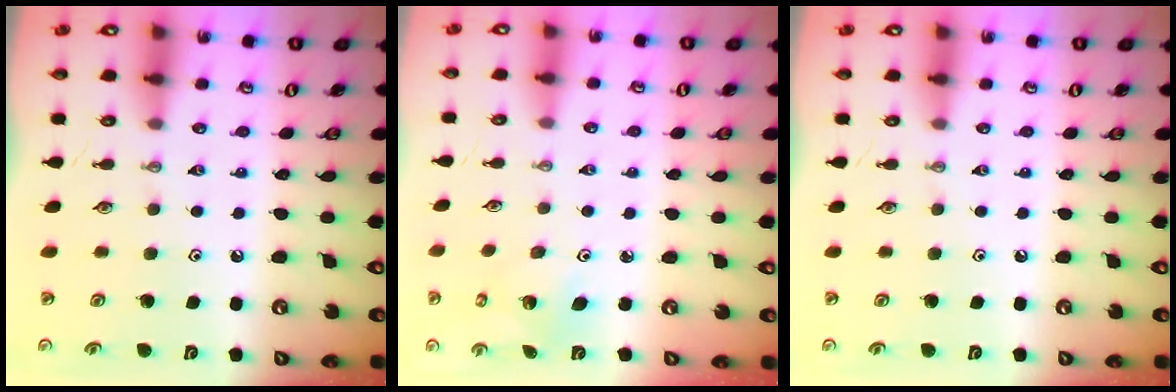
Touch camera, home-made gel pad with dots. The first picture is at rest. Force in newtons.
{"total": 3.2, "press": 3.2, "slide": 0.2}
{"total": 0.0}